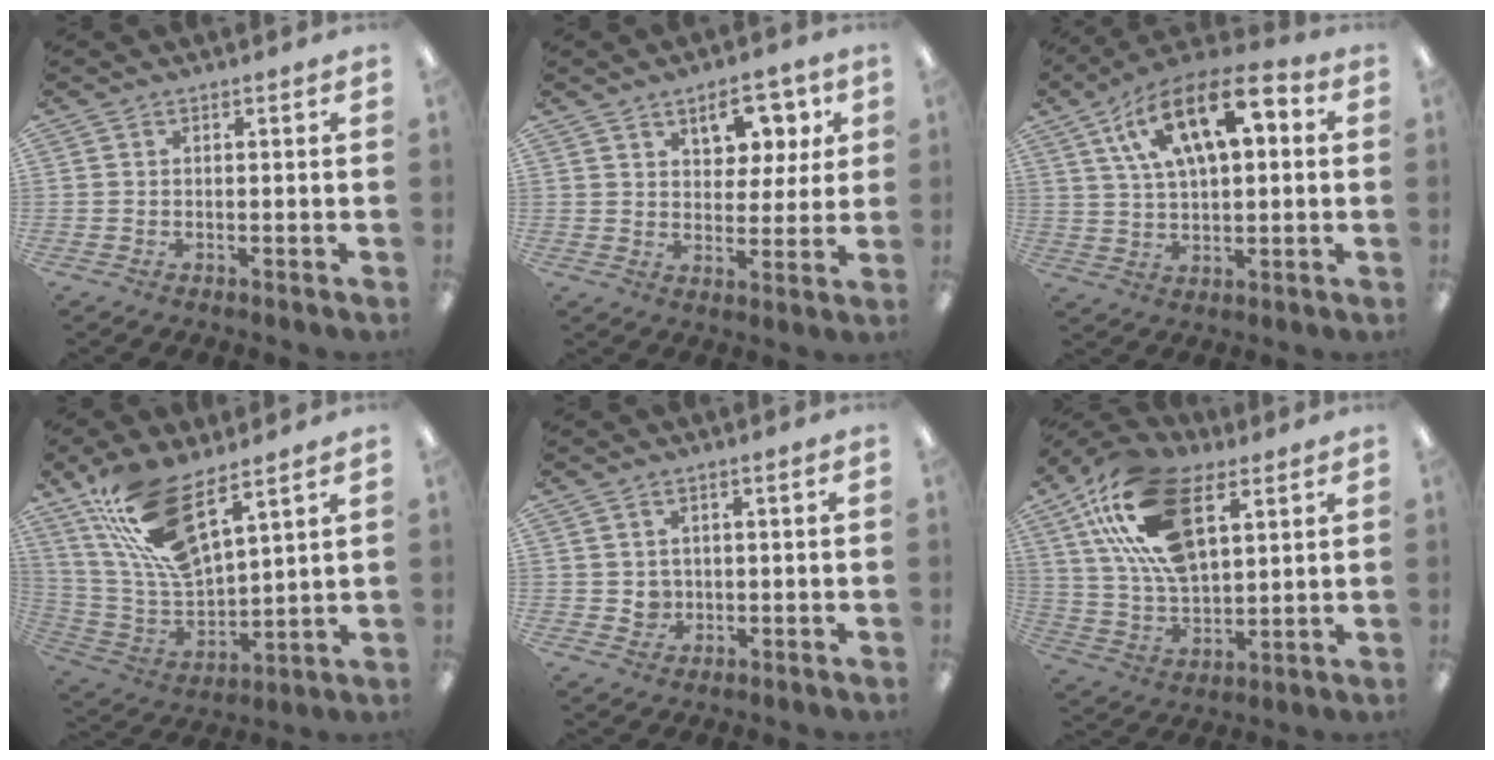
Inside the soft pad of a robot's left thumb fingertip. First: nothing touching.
{"total": 9.7, "force": [5.6, 5.9, 5.3], "torque": [-0.060, -0.016, 0.093]}
{"total": 17.0, "force": [7.5, 8.1, 12.9], "torque": [-0.234, -0.016, 0.127]}
{"total": 17.7, "force": [11.6, 6.6, 11.6], "torque": [-0.249, -0.057, 0.207]}
{"total": 3.0, "force": [0.6, 2.7, 1.0], "torque": [-0.015, 0.002, 0.010]}
{"total": 22.6, "force": [10.4, 12.3, 15.8], "torque": [-0.319, -0.024, 0.185]}